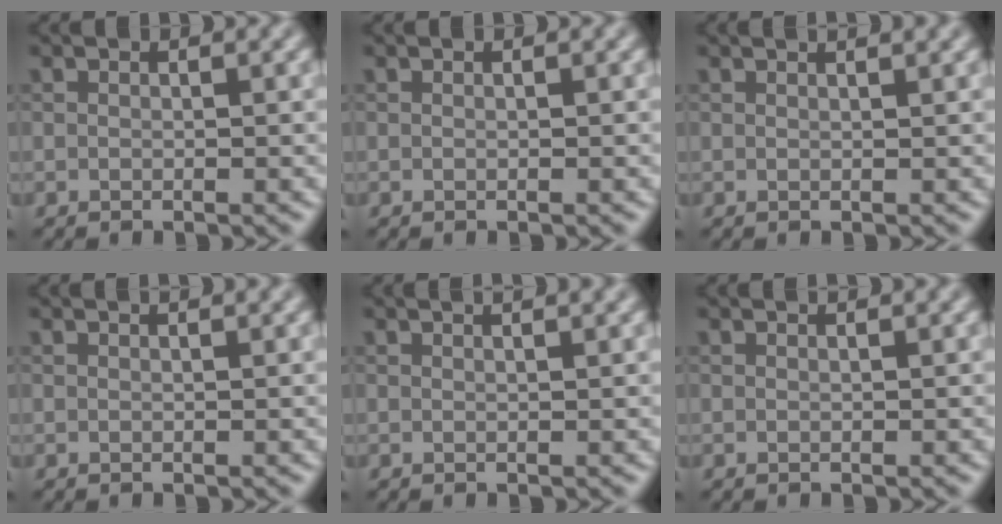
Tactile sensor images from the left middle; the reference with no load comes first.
{"total": 0.0}
{"total": 2.2, "force": [1.6, 0.8, 1.2], "torque": [-0.002, 0.005, 0.000]}
{"total": 1.2, "force": [0.9, 0.3, 0.6], "torque": [-0.006, -0.001, 0.004]}
{"total": 2.6, "force": [1.8, 1.1, 1.6], "torque": [-0.002, 0.009, -0.005]}
{"total": 0.8, "force": [0.7, 0.1, 0.3], "torque": [-0.005, -0.002, 0.005]}